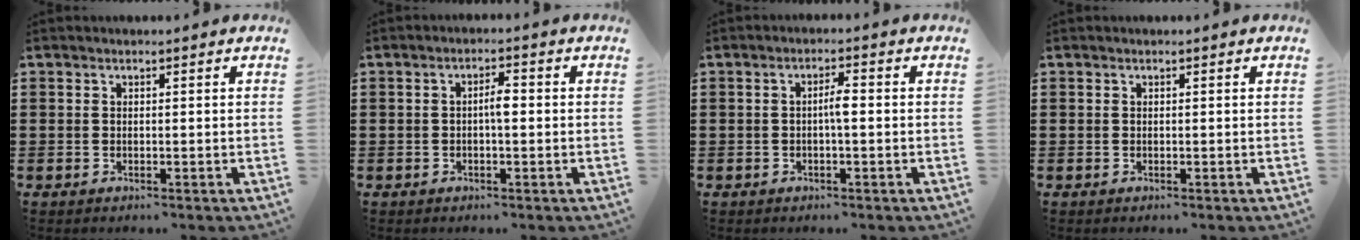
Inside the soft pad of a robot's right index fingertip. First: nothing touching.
{"total": 2.6, "force": [-0.1, 0.8, 2.5], "torque": [-0.046, 0.003, -0.004]}
{"total": 2.6, "force": [-0.2, 0.5, 2.5], "torque": [-0.046, 0.004, -0.005]}
{"total": 0.0}